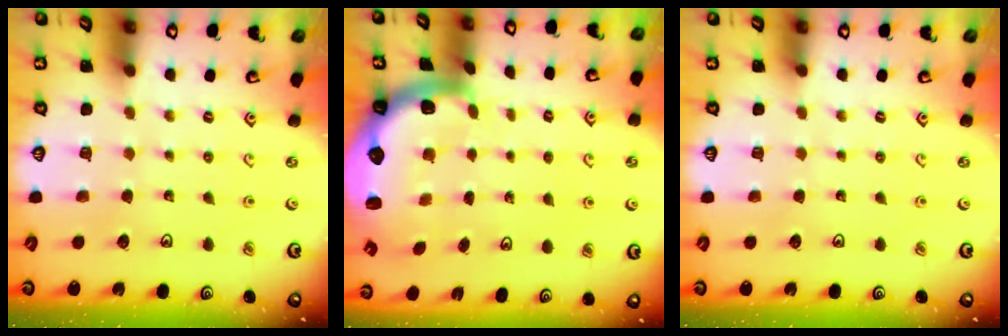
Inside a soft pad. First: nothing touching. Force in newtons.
{"total": 2.8, "press": 2.5, "slide": 1.4}
{"total": 0.0}